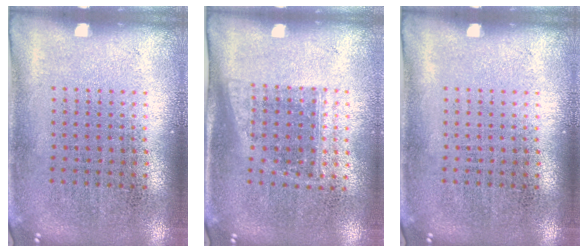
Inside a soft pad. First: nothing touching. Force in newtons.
{"total": 1.0, "press": 0.8, "slide": 0.6}
{"total": 0.0}